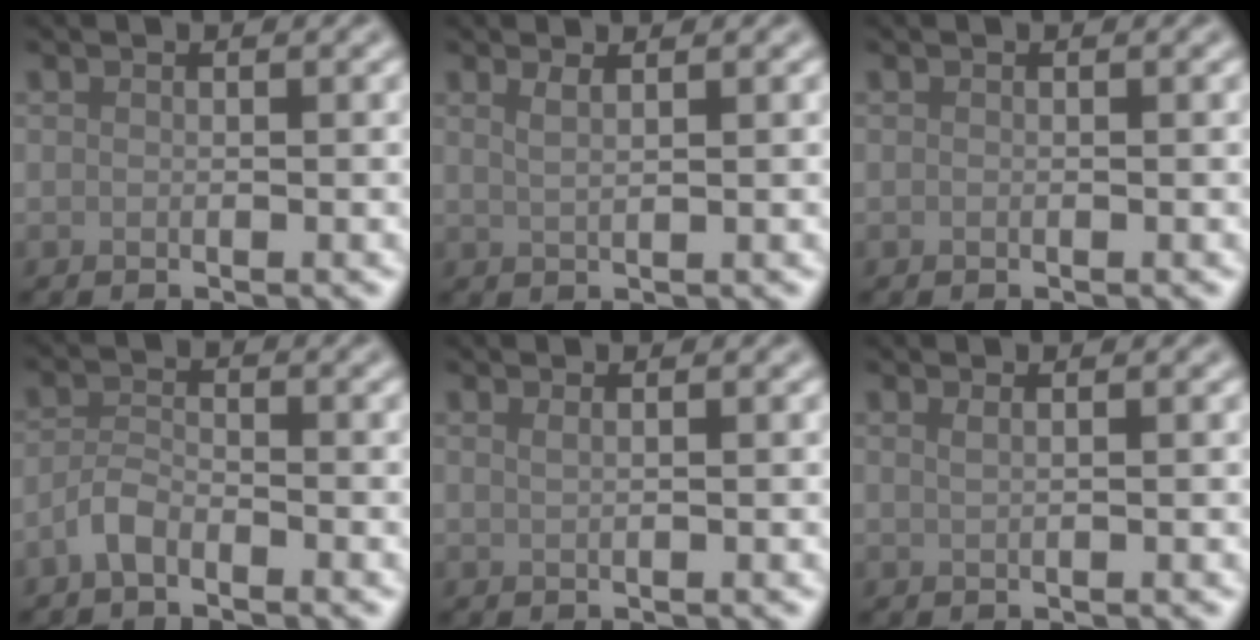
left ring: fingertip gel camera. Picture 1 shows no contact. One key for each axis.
{"total": 1.5, "fx": 0.9, "fy": 0.6, "fz": 1.1, "tx": -0.010, "ty": 0.001, "tz": 0.012}
{"total": 0.0}
{"total": 2.0, "fx": -1.5, "fy": 0.8, "fz": 1.2, "tx": -0.025, "ty": 0.005, "tz": -0.036}
{"total": 1.1, "fx": 0.7, "fy": 0.5, "fz": 0.7, "tx": -0.004, "ty": -0.002, "tz": 0.003}
{"total": 1.2, "fx": 0.7, "fy": 0.6, "fz": 0.8, "tx": -0.005, "ty": -0.001, "tz": 0.002}